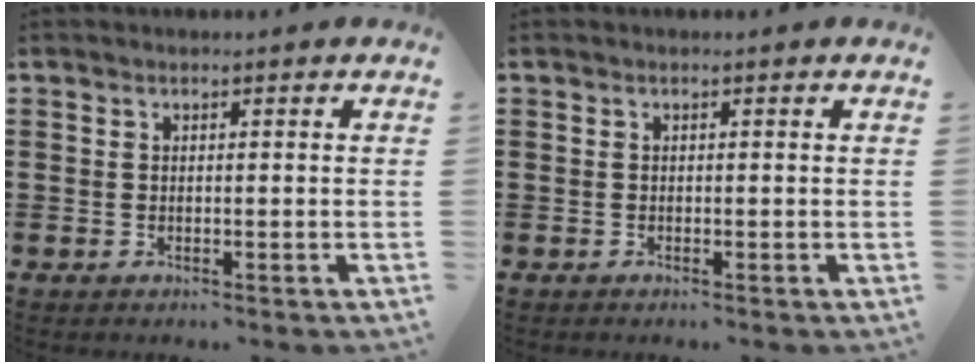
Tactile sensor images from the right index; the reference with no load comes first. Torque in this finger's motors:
{"motor_torque": [0.02, -0.04, 0.00, 0.02]}